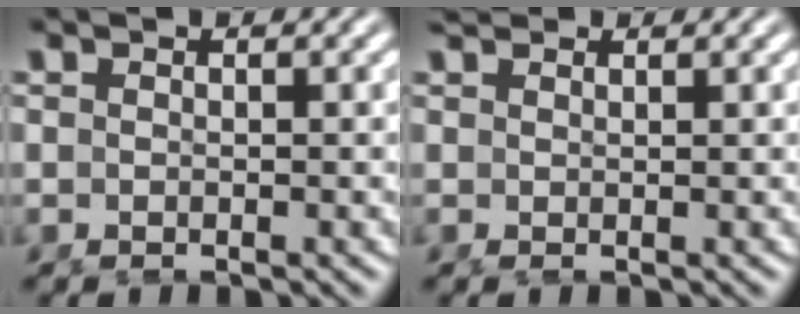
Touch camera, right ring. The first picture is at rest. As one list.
[{"total": 1.1, "force": [1.0, -0.5, -0.1], "torque": [0.005, 0.001, 0.022]}]